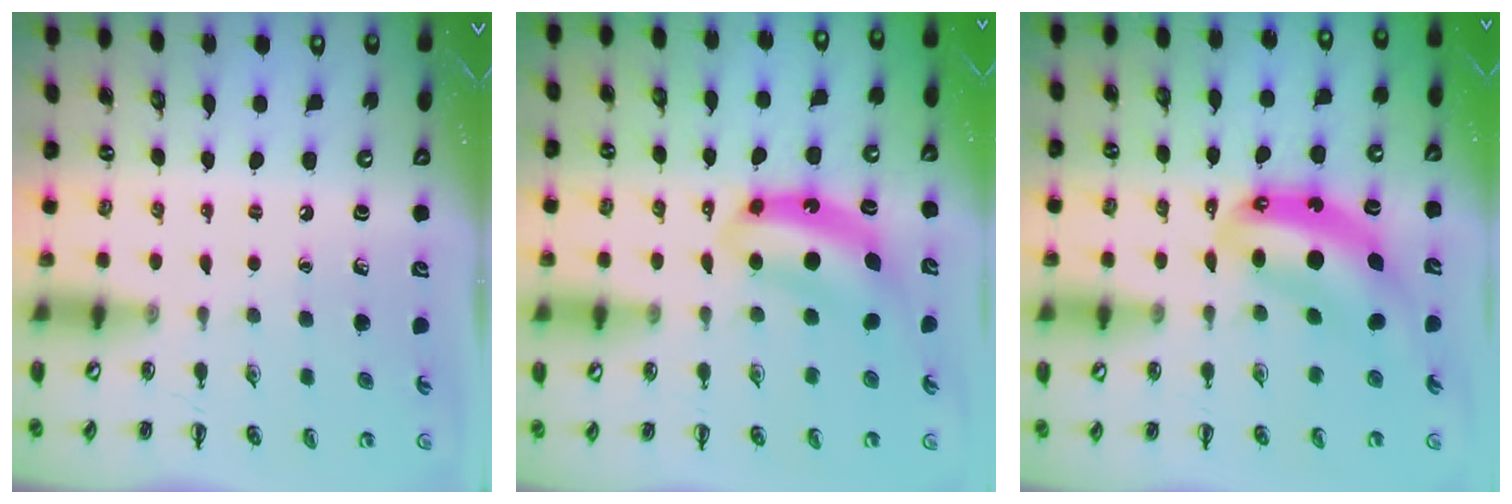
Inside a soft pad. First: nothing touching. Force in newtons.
{"total": 7.6, "press": 7.5, "slide": 1.3}
{"total": 9.1, "press": 8.8, "slide": 2.2}